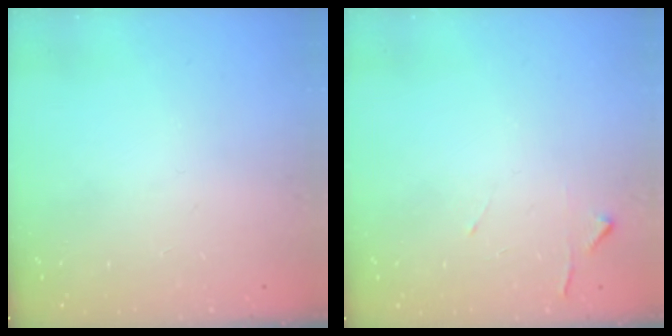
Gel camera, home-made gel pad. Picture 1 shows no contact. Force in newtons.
{"total": 4.7, "press": 4.6, "slide": 0.6}